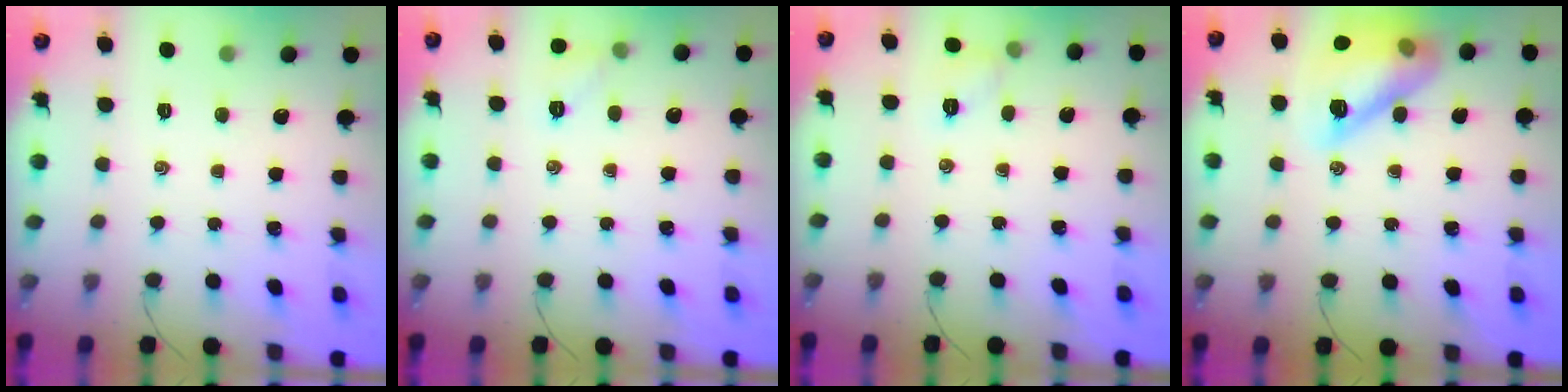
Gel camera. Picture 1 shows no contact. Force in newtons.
{"total": 5.9, "press": 5.7, "slide": 1.5}
{"total": 4.5, "press": 4.2, "slide": 1.6}
{"total": 15.1, "press": 14.9, "slide": 2.1}